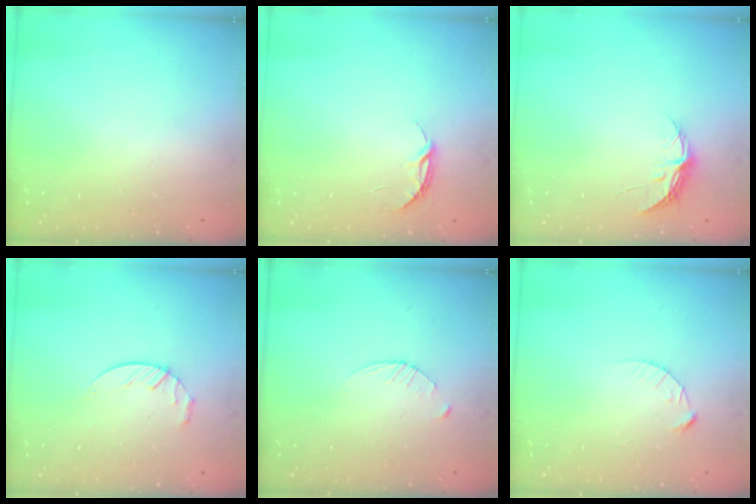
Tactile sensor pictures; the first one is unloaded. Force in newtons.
{"total": 3.7, "press": 3.7, "slide": 0.3}
{"total": 5.3, "press": 5.3, "slide": 0.5}
{"total": 3.9, "press": 3.9, "slide": 0.5}
{"total": 2.9, "press": 2.9, "slide": 0.4}
{"total": 3.7, "press": 3.7, "slide": 0.4}